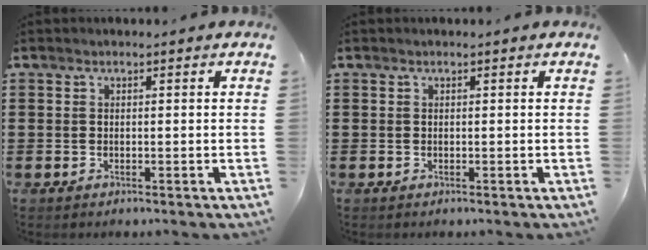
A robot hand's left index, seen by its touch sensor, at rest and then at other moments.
{"total": 0.0}